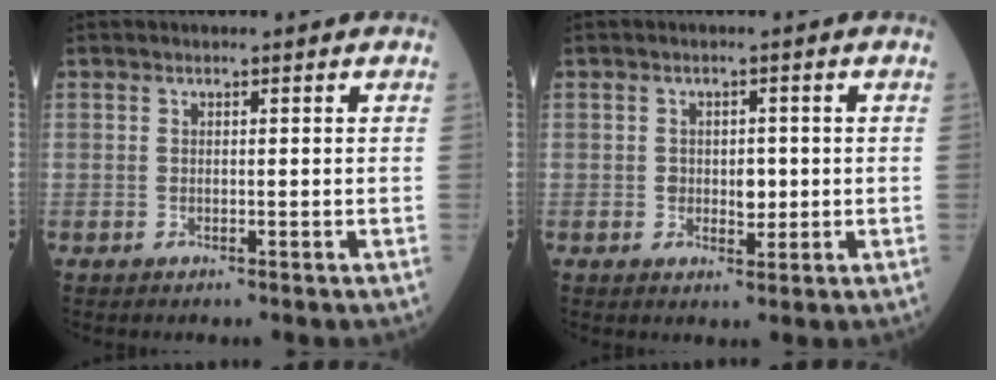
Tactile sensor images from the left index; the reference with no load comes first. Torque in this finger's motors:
{"motor_torque": [0.15, 0.01, 0.01, 0.02]}